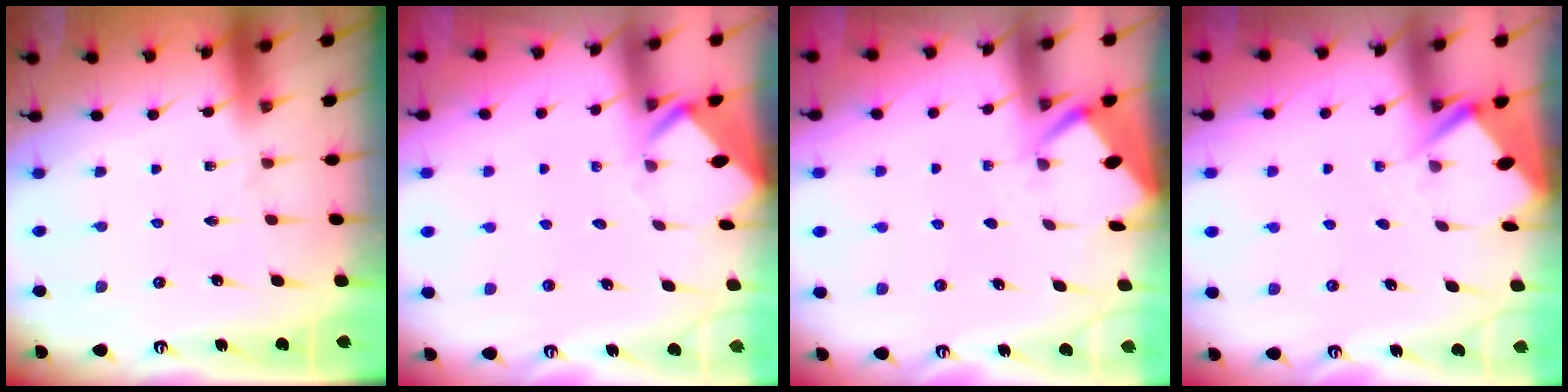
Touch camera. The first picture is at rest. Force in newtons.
{"total": 3.4, "press": 3.4, "slide": 0.1}
{"total": 2.7, "press": 2.6, "slide": 0.4}
{"total": 2.7, "press": 2.7, "slide": 0.3}